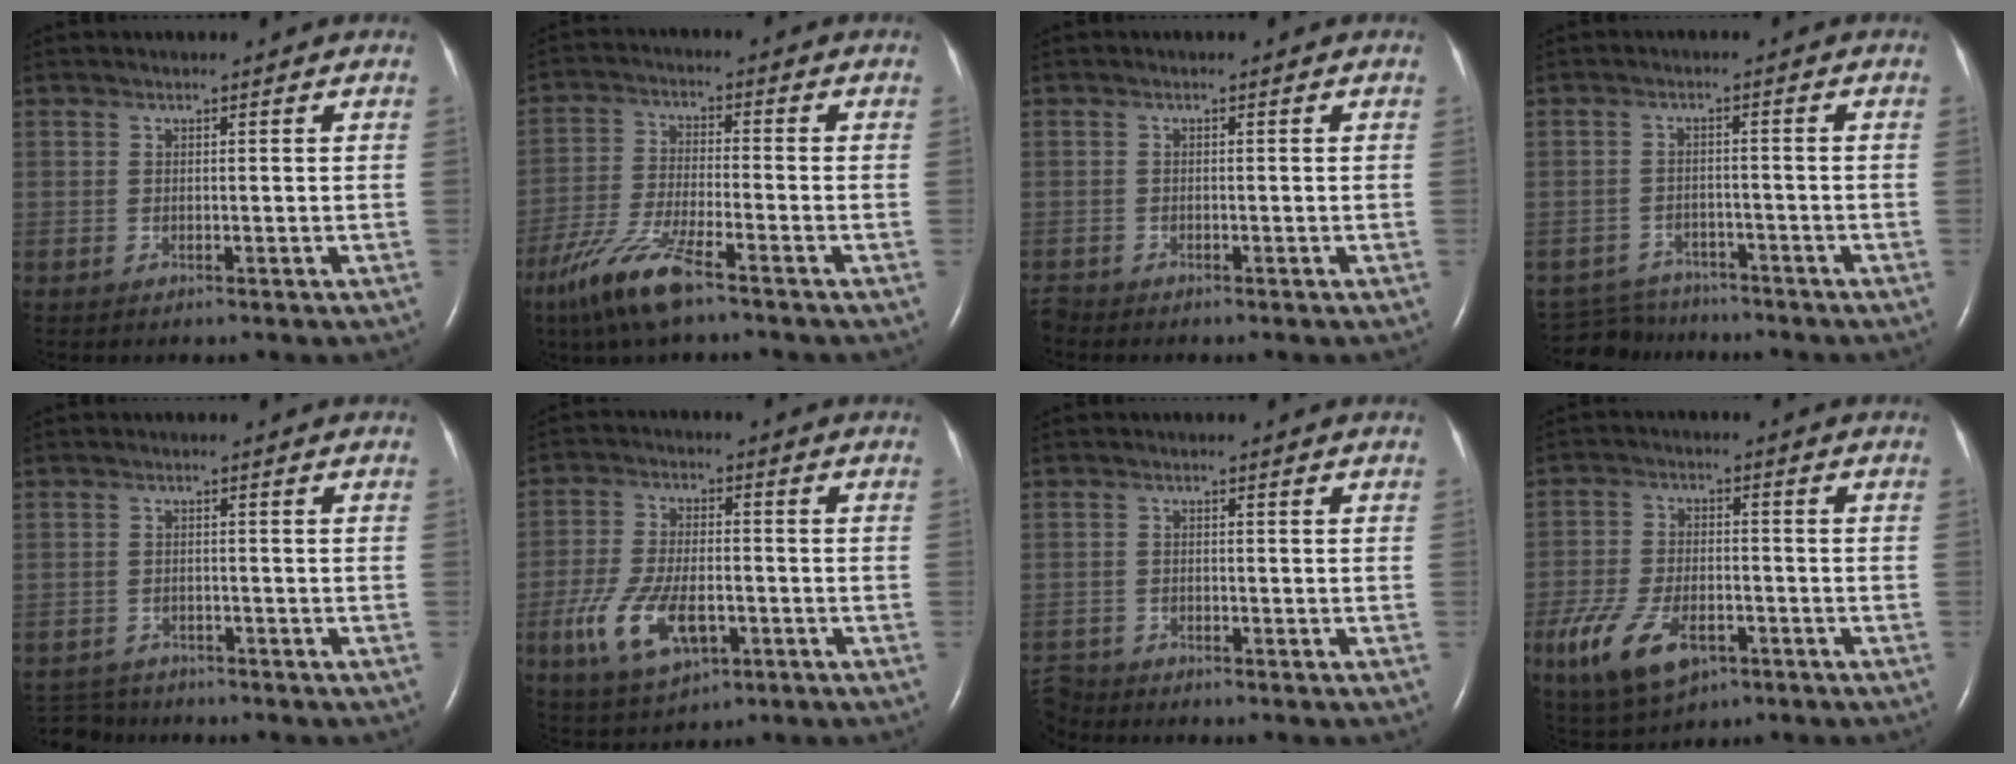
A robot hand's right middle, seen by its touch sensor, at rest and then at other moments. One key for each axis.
{"total": 9.3, "fx": -6.3, "fy": 1.1, "fz": 6.8, "tx": -0.152, "ty": -0.023, "tz": -0.123}
{"total": 1.2, "fx": -1.1, "fy": 0.0, "fz": -0.2, "tx": 0.005, "ty": -0.007, "tz": -0.021}
{"total": 6.4, "fx": -6.0, "fy": 2.1, "fz": -0.3, "tx": 0.003, "ty": 0.002, "tz": -0.097}
{"total": 4.3, "fx": -4.1, "fy": 1.3, "fz": -0.6, "tx": 0.005, "ty": -0.008, "tz": -0.070}
{"total": 10.9, "fx": -3.9, "fy": 5.0, "fz": 8.9, "tx": -0.193, "ty": -0.005, "tz": -0.061}
{"total": 3.5, "fx": -3.4, "fy": 0.7, "fz": -0.5, "tx": 0.010, "ty": -0.012, "tz": -0.065}
{"total": 10.9, "fx": -5.2, "fy": 5.5, "fz": 7.9, "tx": -0.168, "ty": -0.009, "tz": -0.085}